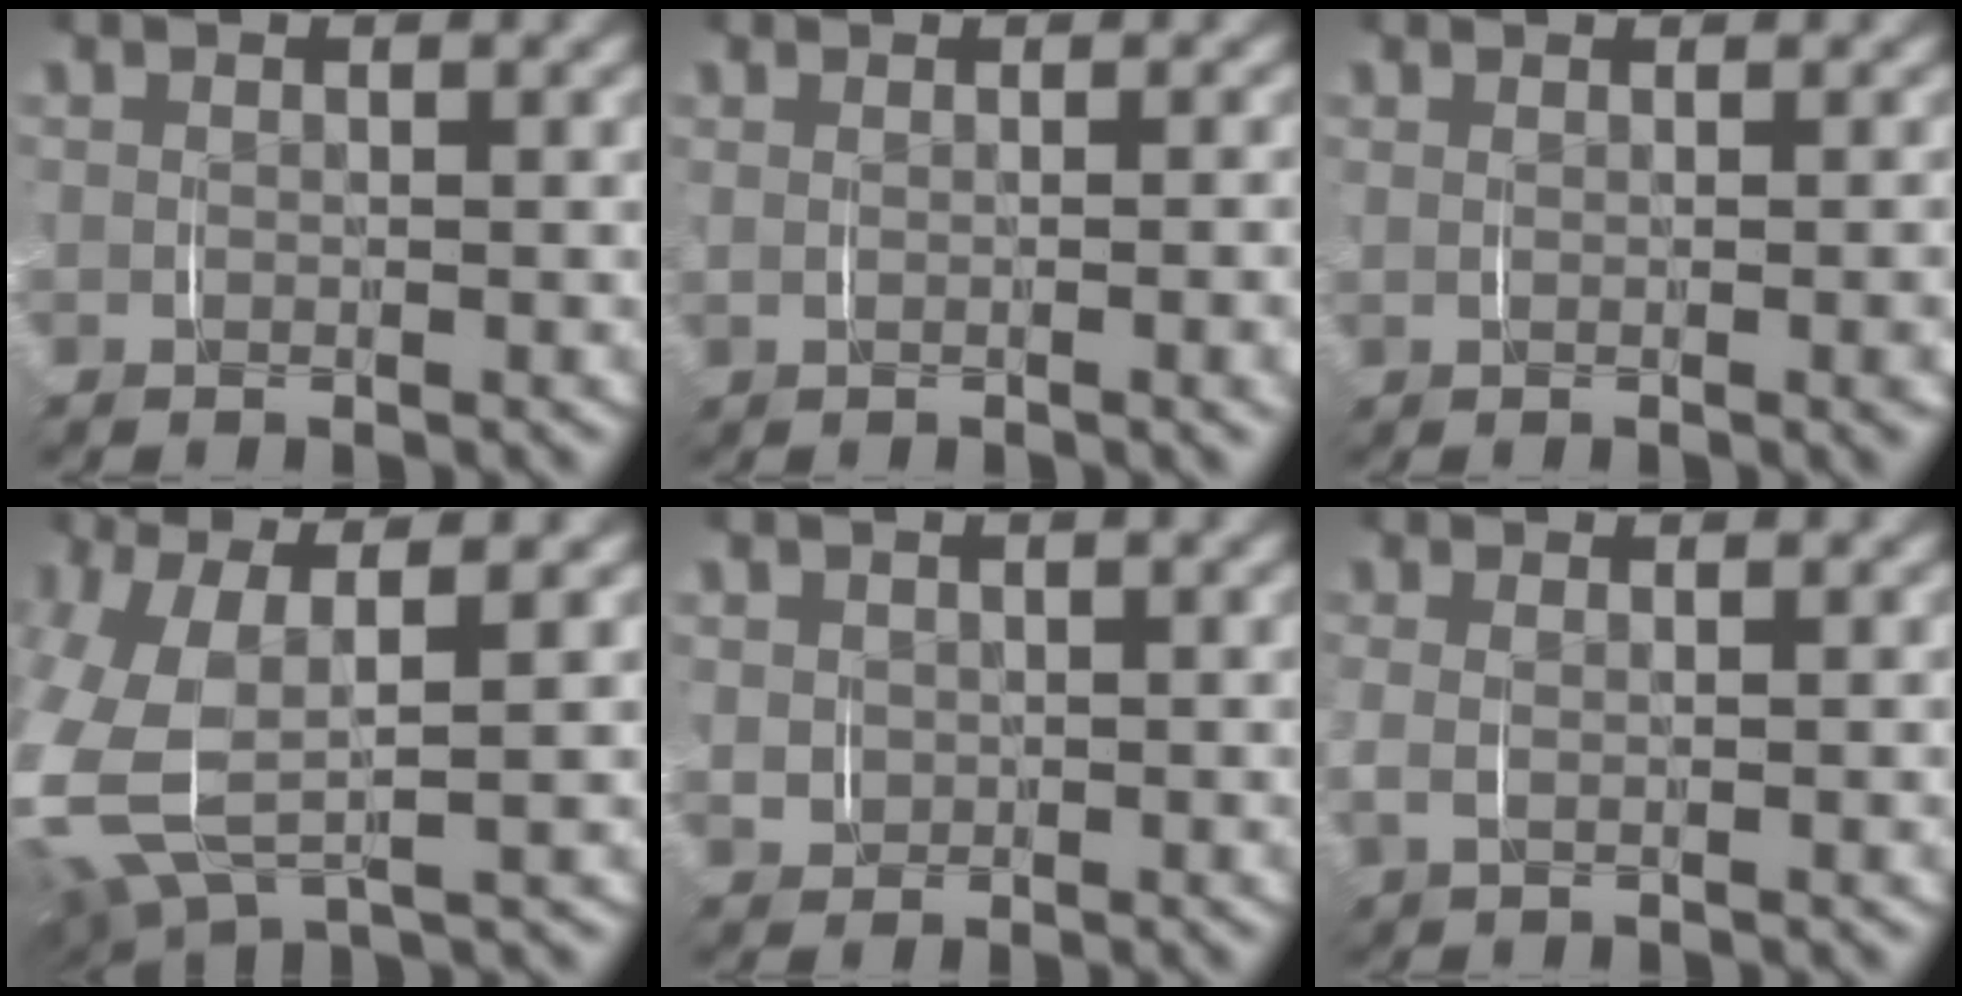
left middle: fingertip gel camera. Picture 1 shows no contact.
{"total": 1.9, "force": [0.2, 0.0, 1.9], "torque": [-0.026, 0.006, 0.004]}
{"total": 1.8, "force": [0.5, -0.1, 1.7], "torque": [-0.017, 0.005, 0.007]}
{"total": 10.5, "force": [0.1, 7.2, 7.6], "torque": [-0.197, -0.018, 0.005]}
{"total": 1.7, "force": [0.2, 1.5, 0.7], "torque": [-0.023, -0.007, 0.010]}
{"total": 1.5, "force": [0.4, 0.4, 1.4], "torque": [-0.038, -0.003, 0.009]}